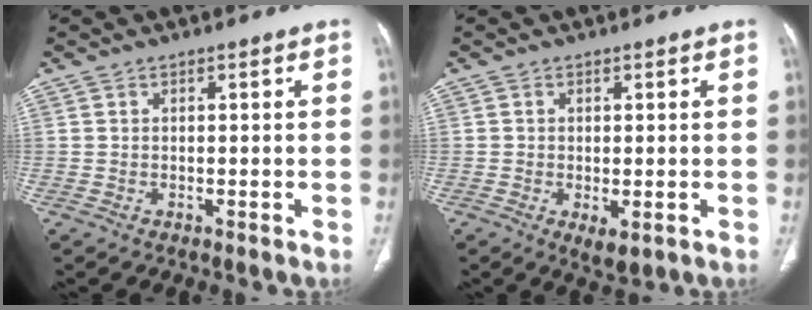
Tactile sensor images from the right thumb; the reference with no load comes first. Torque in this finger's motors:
{"motor_torque": [-0.48, -0.03, -0.19, 0.02, -0.01]}